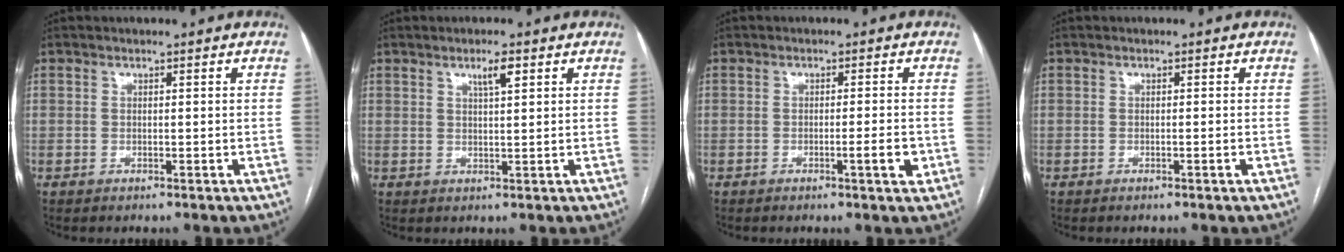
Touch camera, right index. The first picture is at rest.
{"total": 2.8, "force": [1.5, 0.3, 2.3], "torque": [-0.042, 0.000, 0.026]}
{"total": 3.1, "force": [-1.1, 0.2, 2.9], "torque": [-0.043, -0.002, -0.015]}
{"total": 0.6, "force": [-0.3, -0.1, 0.5], "torque": [-0.009, 0.001, -0.003]}